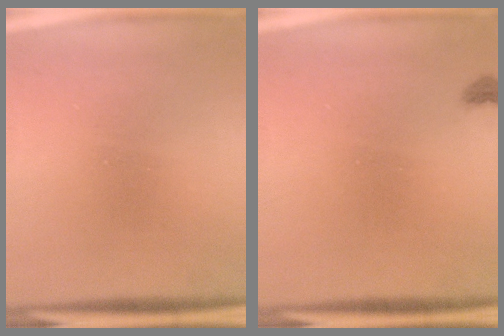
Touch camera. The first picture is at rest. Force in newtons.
{"total": 1.1}